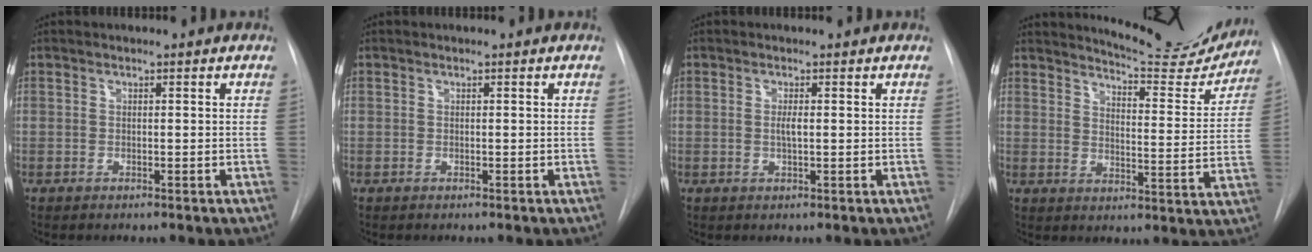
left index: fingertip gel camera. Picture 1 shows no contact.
{"total": 0.0}
{"total": 1.3, "force": [0.2, 0.1, 1.3], "torque": [-0.028, 0.001, 0.004]}
{"total": 14.3, "force": [13.9, 1.7, 2.9], "torque": [-0.036, -0.054, 0.166]}